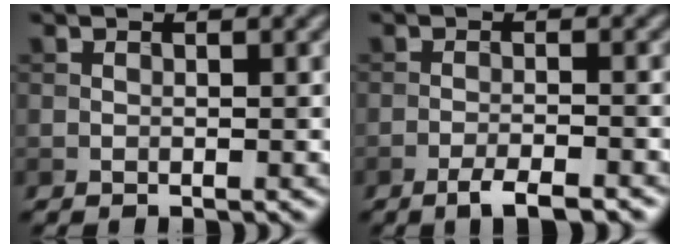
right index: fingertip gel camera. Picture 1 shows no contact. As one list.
[{"total": 3.1, "force": [-2.2, 0.5, 2.1], "torque": [-0.034, 0.002, -0.044]}]